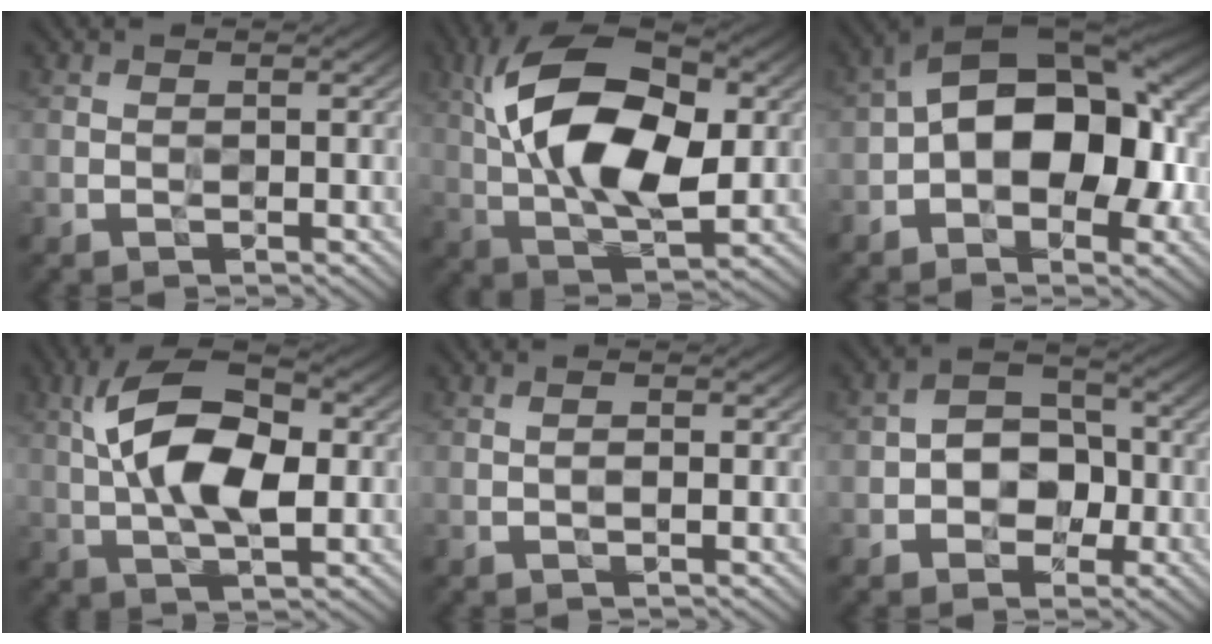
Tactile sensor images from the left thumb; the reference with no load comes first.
{"total": 15.8, "force": [2.2, 8.1, 13.4], "torque": [-0.250, 0.022, 0.024]}
{"total": 16.5, "force": [-0.8, 9.3, 13.7], "torque": [-0.207, 0.020, -0.029]}
{"total": 11.6, "force": [1.0, 5.4, 10.3], "torque": [-0.191, 0.014, 0.013]}
{"total": 1.0, "force": [-0.1, 0.2, 1.0], "torque": [-0.017, 0.000, -0.003]}
{"total": 6.2, "force": [-1.4, 4.6, 3.9], "torque": [-0.046, 0.003, -0.039]}